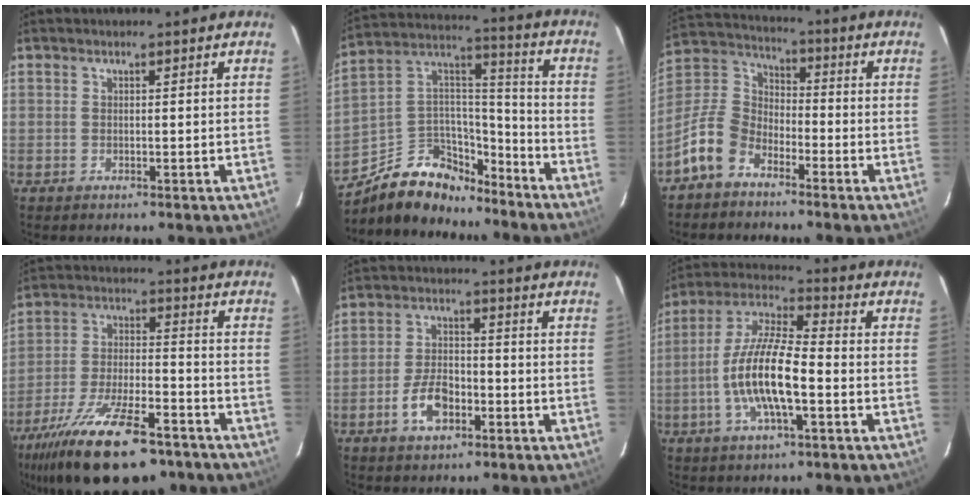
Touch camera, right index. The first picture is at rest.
{"total": 16.4, "force": [-12.1, 8.9, 6.6], "torque": [-0.149, 0.060, -0.192]}
{"total": 10.1, "force": [-6.5, 6.2, 4.5], "torque": [-0.109, 0.029, -0.136]}
{"total": 22.0, "force": [-15.8, 7.4, 13.5], "torque": [-0.262, -0.043, -0.250]}
{"total": 7.5, "force": [-3.5, 4.2, 5.2], "torque": [-0.108, 0.008, -0.057]}
{"total": 13.8, "force": [-3.8, 3.8, 12.8], "torque": [-0.259, -0.001, -0.075]}